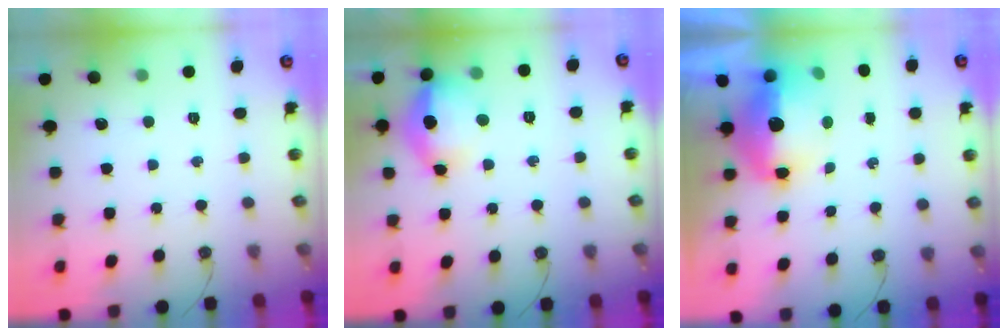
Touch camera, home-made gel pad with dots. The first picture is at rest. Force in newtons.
{"total": 14.3, "press": 14.1, "slide": 2.3}
{"total": 13.5, "press": 13.4, "slide": 1.6}